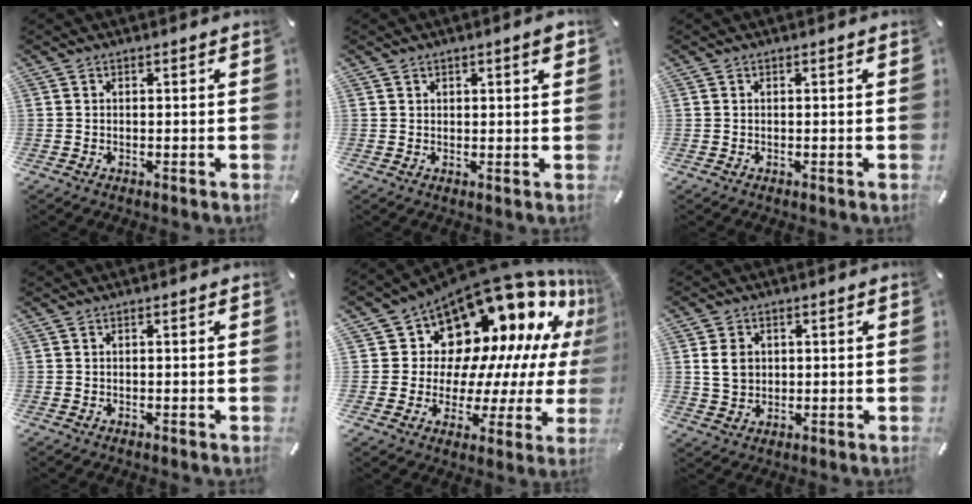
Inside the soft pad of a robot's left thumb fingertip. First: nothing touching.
{"total": 1.8, "force": [1.2, 0.7, 1.2], "torque": [-0.015, 0.000, 0.019]}
{"total": 0.0}
{"total": 0.0}
{"total": 18.7, "force": [13.1, 11.1, 7.6], "torque": [-0.106, -0.140, 0.244]}
{"total": 5.6, "force": [0.8, 4.8, 2.7], "torque": [-0.059, -0.003, 0.010]}